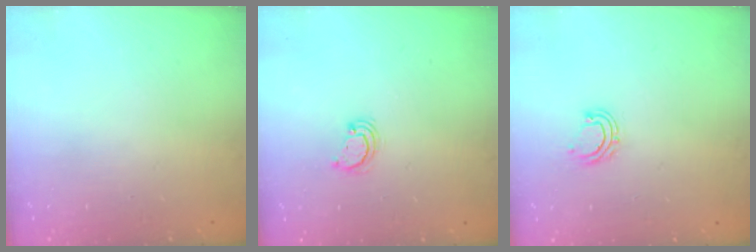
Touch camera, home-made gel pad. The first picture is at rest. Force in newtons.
{"total": 2.6, "press": 2.6, "slide": 0.3}
{"total": 5.8, "press": 5.7, "slide": 1.1}